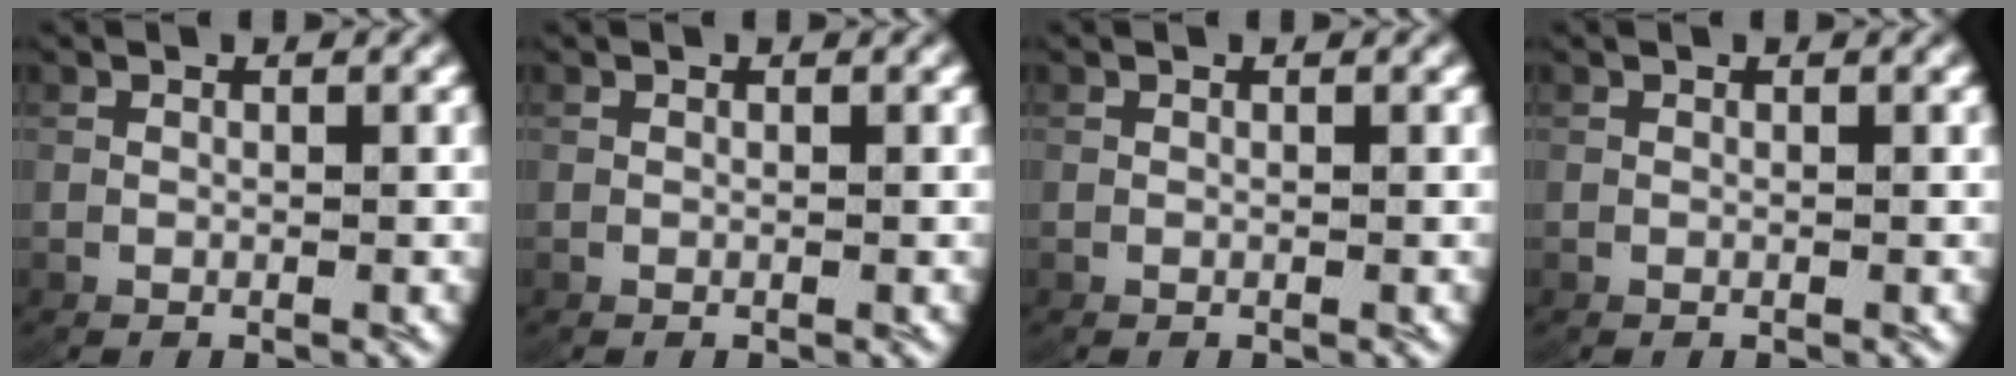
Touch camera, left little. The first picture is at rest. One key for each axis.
{"total": 0.0}
{"total": 0.0}
{"total": 0.0}